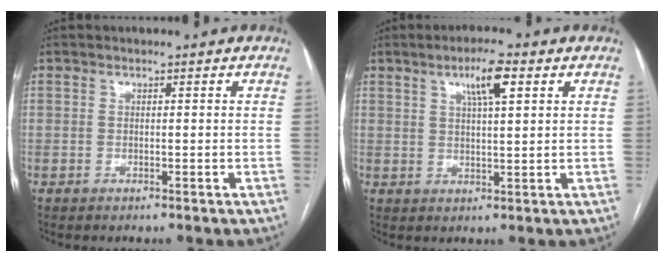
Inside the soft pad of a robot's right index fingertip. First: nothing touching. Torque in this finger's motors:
{"motor_torque": [0.76, 0.71, 0.15, 0.09]}